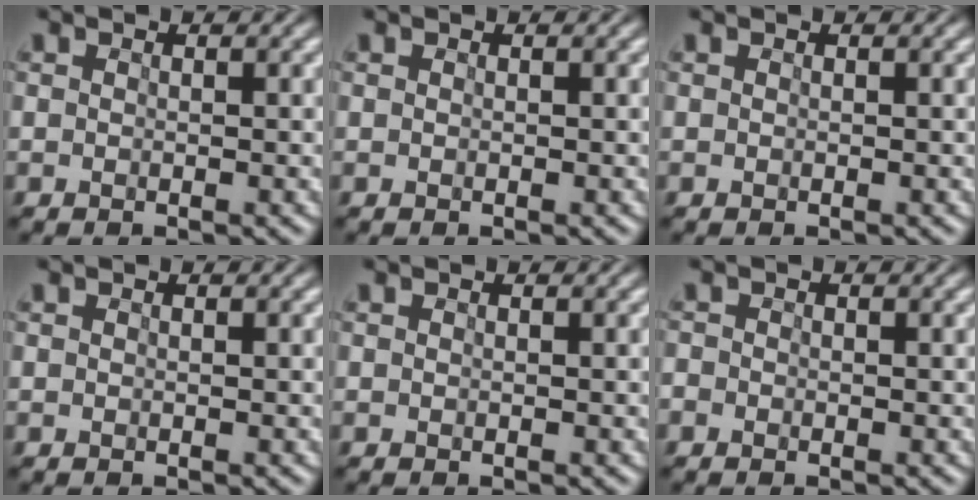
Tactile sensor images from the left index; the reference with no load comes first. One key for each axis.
{"total": 0.0}
{"total": 0.0}
{"total": 0.0}
{"total": 0.0}
{"total": 1.7, "fx": -1.1, "fy": 1.2, "fz": 0.3, "tx": -0.006, "ty": 0.009, "tz": -0.030}